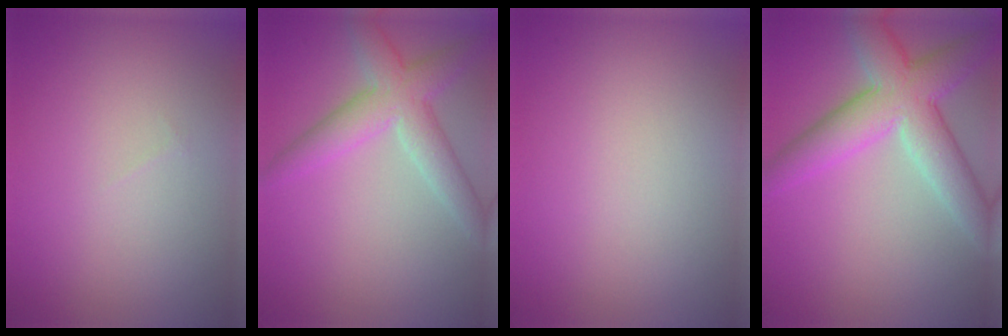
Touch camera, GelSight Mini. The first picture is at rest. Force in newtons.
{"total": 4.8, "press": 4.8, "slide": 0.3}
{"total": 0.0}
{"total": 7.3, "press": 7.3, "slide": 0.4}